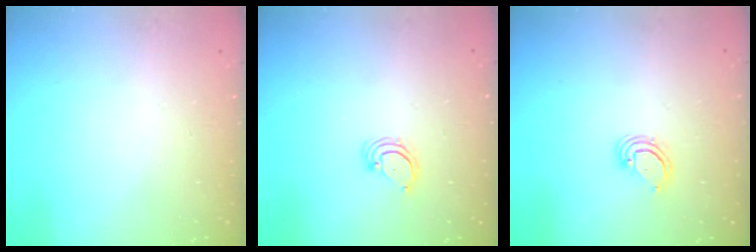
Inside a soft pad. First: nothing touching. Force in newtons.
{"total": 3.8, "press": 3.8, "slide": 0.4}
{"total": 3.2, "press": 3.2, "slide": 0.2}